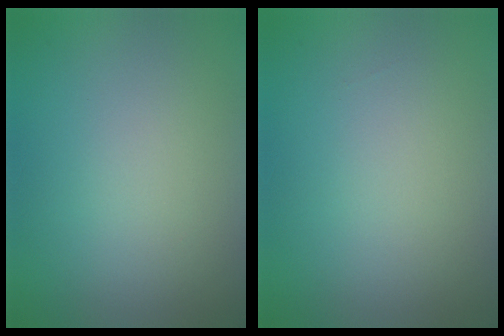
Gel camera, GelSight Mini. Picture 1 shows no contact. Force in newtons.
{"total": 0.0}